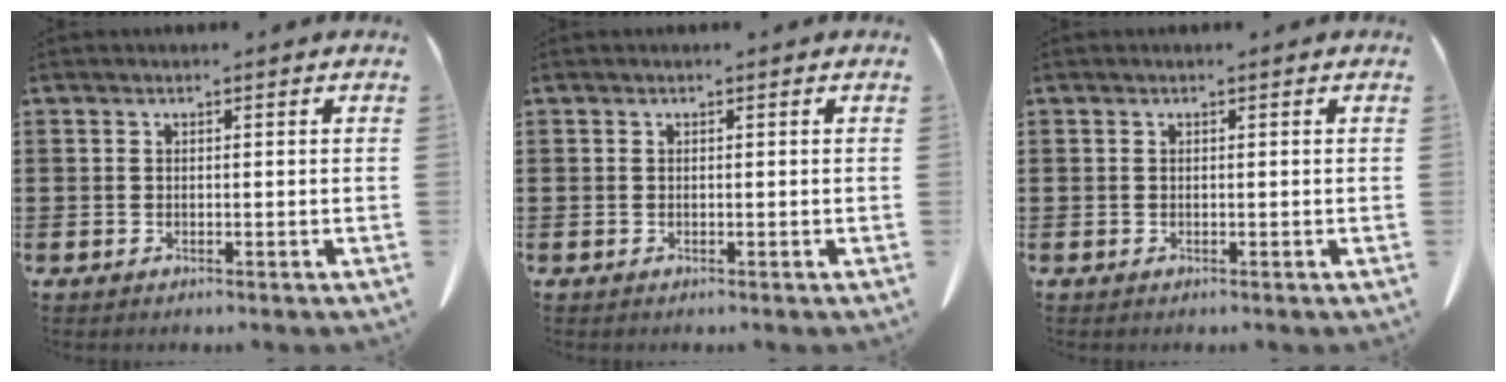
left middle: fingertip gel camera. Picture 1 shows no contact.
{"total": 0.0}
{"total": 0.0}